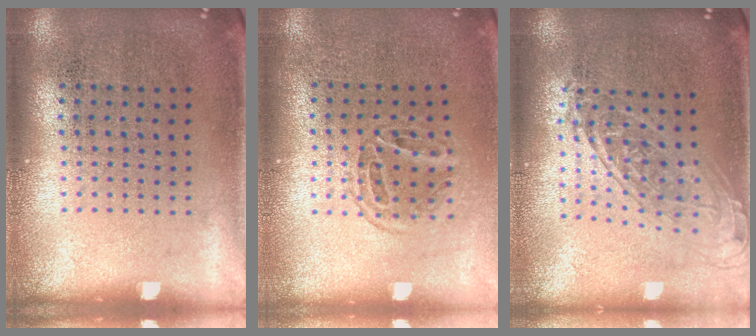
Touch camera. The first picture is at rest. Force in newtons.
{"total": 1.2, "press": 1.0, "slide": 0.6}
{"total": 1.7, "press": 1.3, "slide": 1.1}